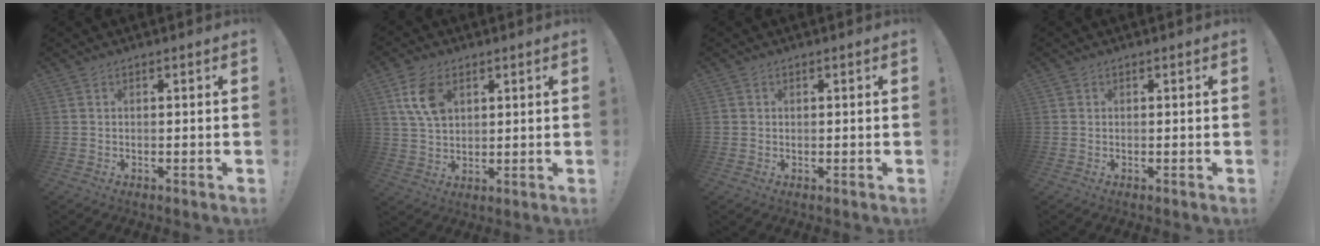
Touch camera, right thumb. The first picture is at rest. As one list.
[{"total": 10.1, "force": [4.1, 6.6, 6.4], "torque": [-0.121, 0.002, 0.081]}, {"total": 1.0, "force": [0.4, 0.9, 0.2], "torque": [-0.008, 0.005, 0.008]}, {"total": 0.6, "force": [0.3, 0.5, 0.0], "torque": [-0.007, 0.004, 0.007]}]